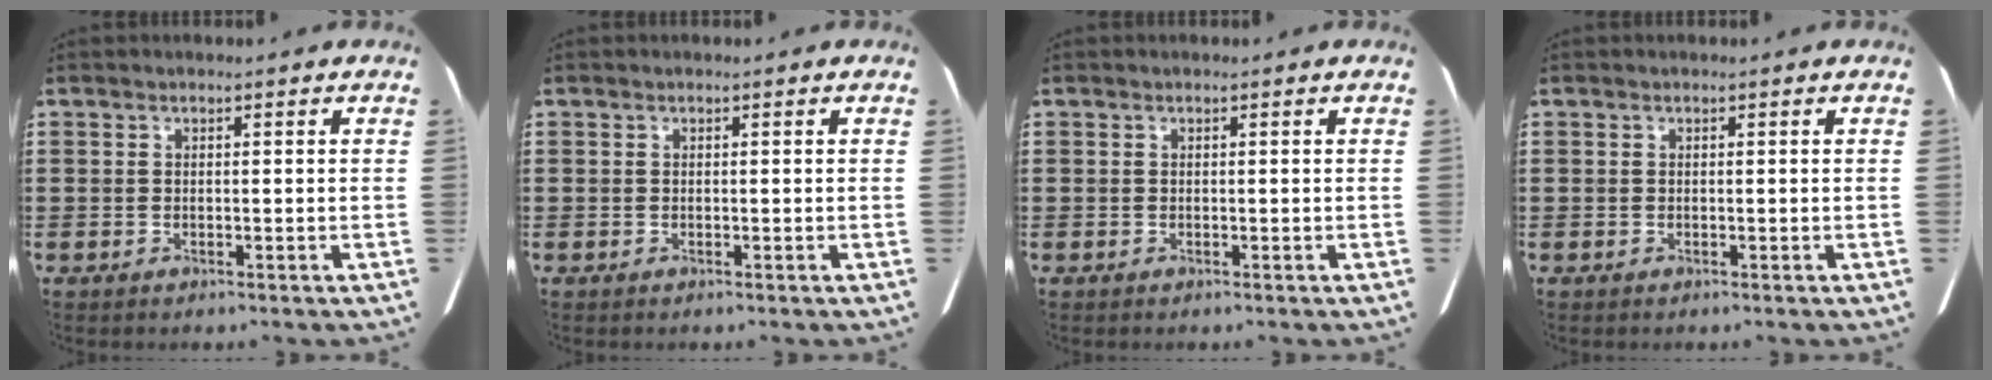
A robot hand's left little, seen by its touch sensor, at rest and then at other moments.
{"total": 0.0}
{"total": 0.0}
{"total": 0.0}